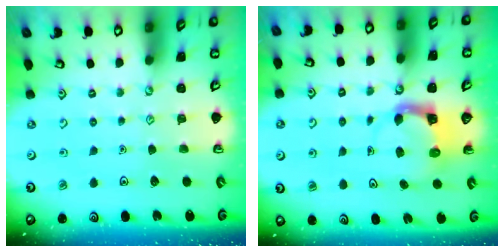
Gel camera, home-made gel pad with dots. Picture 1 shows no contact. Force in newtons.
{"total": 3.9, "press": 3.9, "slide": 0.4}